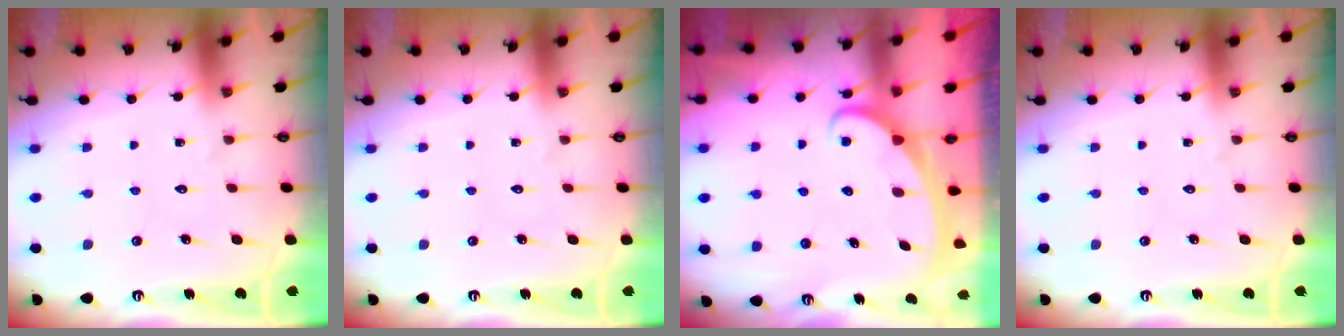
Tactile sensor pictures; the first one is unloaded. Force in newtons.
{"total": 0.0}
{"total": 2.4, "press": 2.4, "slide": 0.3}
{"total": 0.0}